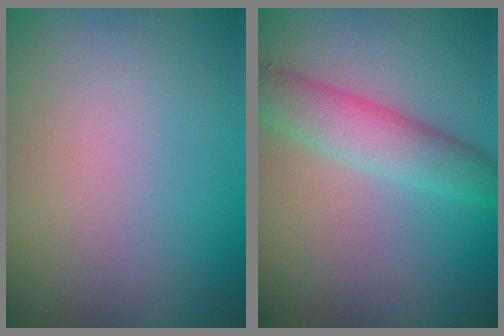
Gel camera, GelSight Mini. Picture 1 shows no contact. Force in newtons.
{"total": 4.2, "press": 4.2, "slide": 0.1}